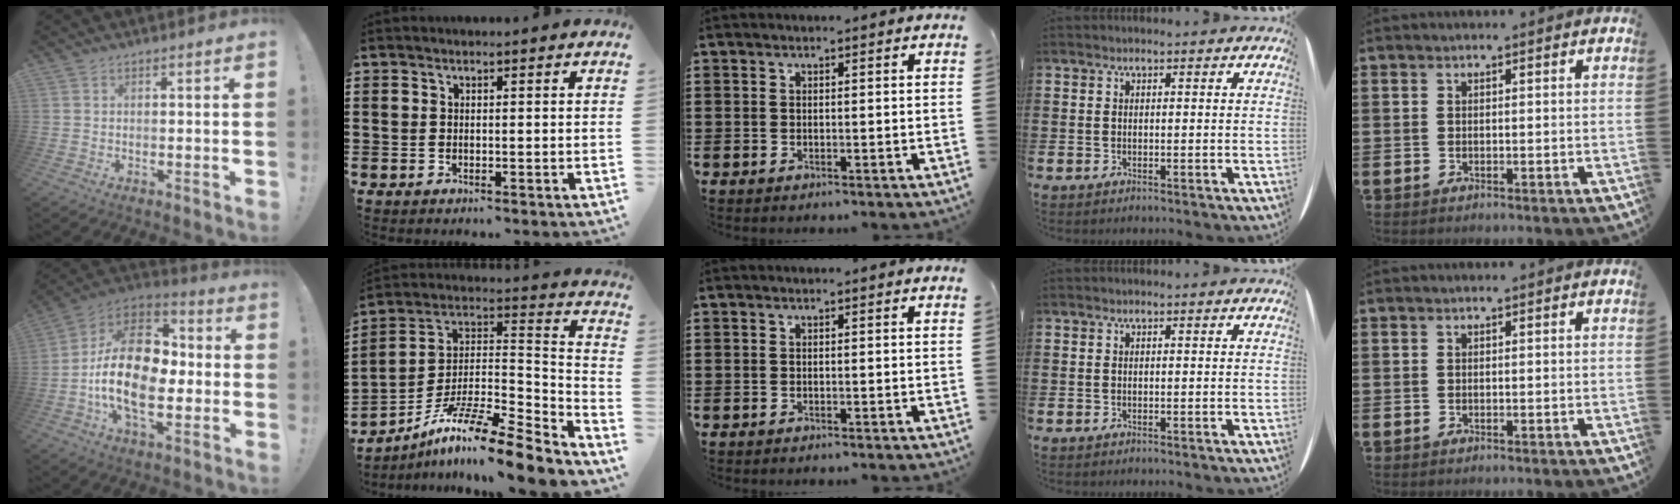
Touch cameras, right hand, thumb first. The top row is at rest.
{"thumb": {"total": 23.4, "force": [-2.9, 14.0, 18.5], "torque": [-0.335, 0.017, -0.041]}, "index": {"total": 11.5, "force": [-8.9, 0.6, 7.3], "torque": [-0.119, 0.009, -0.168]}}